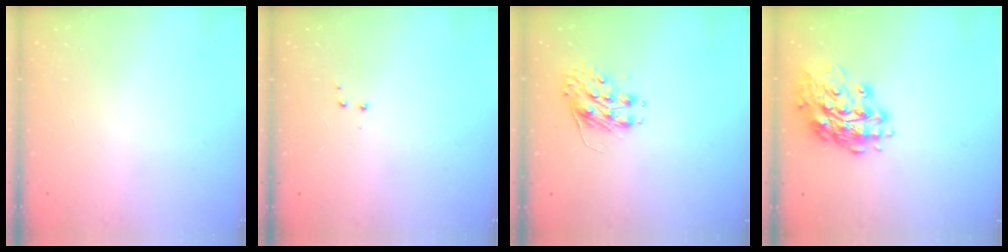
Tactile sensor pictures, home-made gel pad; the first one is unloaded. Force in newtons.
{"total": 2.8, "press": 2.7, "slide": 0.5}
{"total": 8.0, "press": 8.0, "slide": 0.2}
{"total": 16.9, "press": 16.6, "slide": 3.1}